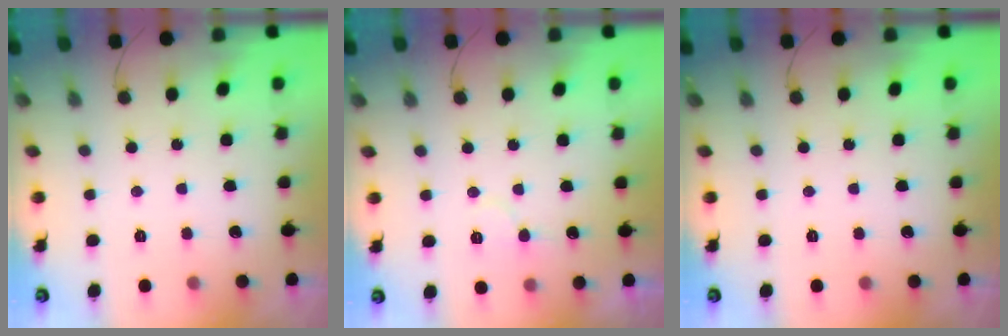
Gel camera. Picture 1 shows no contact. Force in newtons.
{"total": 6.0, "press": 6.0, "slide": 0.5}
{"total": 0.0}